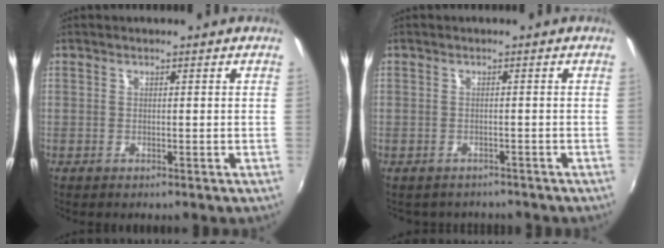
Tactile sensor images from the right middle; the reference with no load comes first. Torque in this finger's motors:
{"motor_torque": [0.01, -0.05, 0.00, 0.00]}